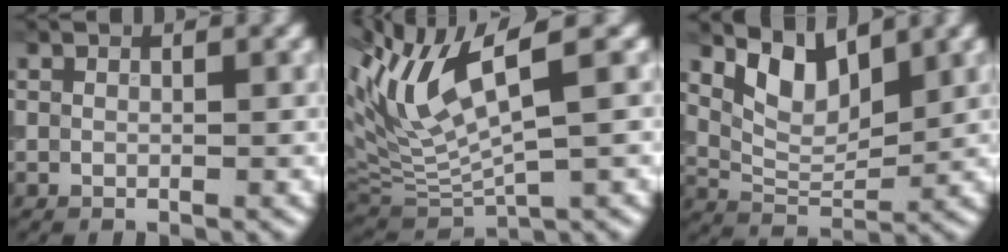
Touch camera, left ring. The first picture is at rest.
{"total": 8.4, "force": [3.4, 2.2, 7.3], "torque": [-0.154, 0.006, 0.067]}
{"total": 4.7, "force": [2.6, 2.3, 3.2], "torque": [-0.063, -0.008, 0.049]}